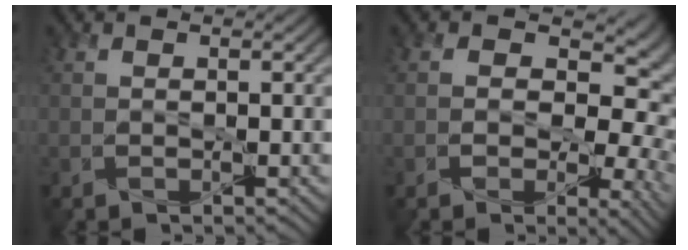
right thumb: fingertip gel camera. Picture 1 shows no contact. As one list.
[{"total": 10.2, "force": [-0.7, 7.7, 6.8], "torque": [-0.085, -0.004, -0.019]}]